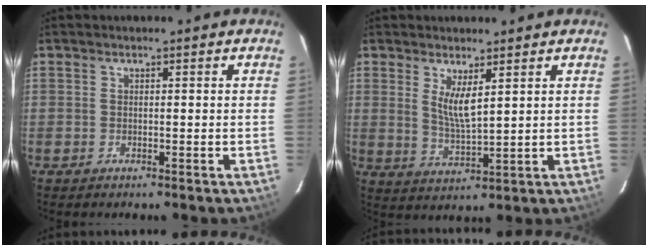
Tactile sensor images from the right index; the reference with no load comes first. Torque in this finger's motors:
{"motor_torque": [0.07, 0.06, 0.11, 0.05]}